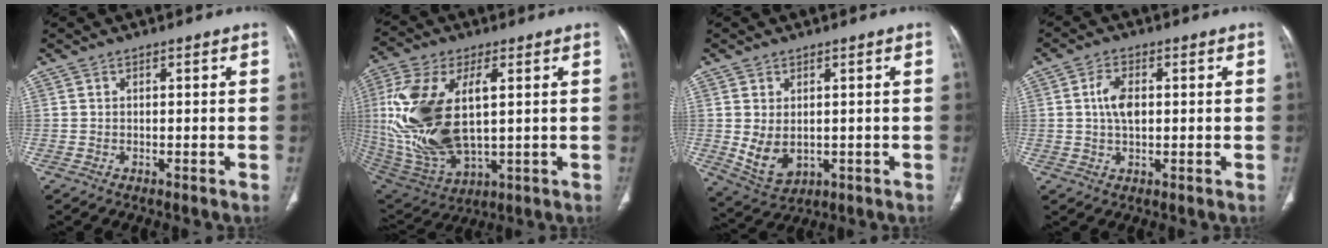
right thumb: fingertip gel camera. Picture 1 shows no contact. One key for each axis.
{"total": 22.8, "fx": 2.2, "fy": 11.4, "fz": 19.6, "tx": -0.421, "ty": -0.015, "tz": 0.055}
{"total": 6.6, "fx": -0.1, "fy": 4.7, "fz": 4.7, "tx": -0.080, "ty": -0.010, "tz": 0.022}
{"total": 5.2, "fx": 0.6, "fy": 2.8, "fz": 4.3, "tx": -0.087, "ty": 0.003, "tz": 0.011}